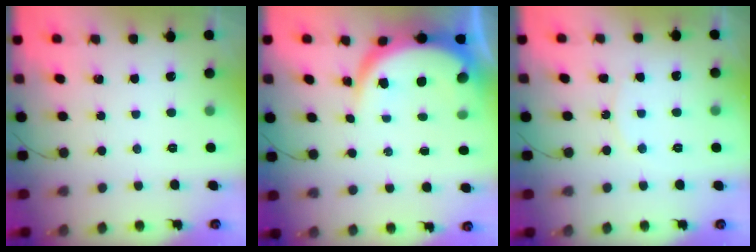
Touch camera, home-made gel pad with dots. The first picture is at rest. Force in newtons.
{"total": 8.5, "press": 8.5, "slide": 0.8}
{"total": 7.4, "press": 7.4, "slide": 0.8}